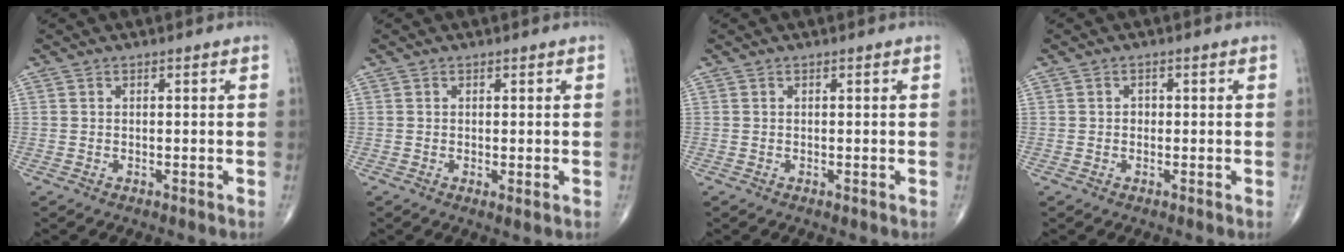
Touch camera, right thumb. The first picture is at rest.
{"total": 1.2, "force": [-0.2, 0.3, 1.2], "torque": [-0.022, -0.007, -0.005]}
{"total": 0.0}
{"total": 1.0, "force": [-0.1, 0.8, 0.5], "torque": [0.000, 0.003, -0.005]}